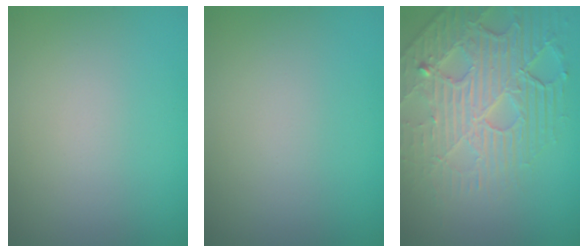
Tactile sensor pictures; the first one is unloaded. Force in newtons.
{"total": 0.0}
{"total": 6.5, "press": 5.3, "slide": 3.9}